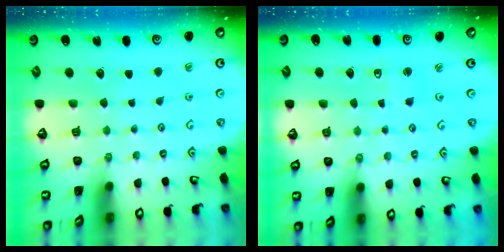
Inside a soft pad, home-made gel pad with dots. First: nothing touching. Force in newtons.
{"total": 2.8, "press": 2.7, "slide": 0.7}